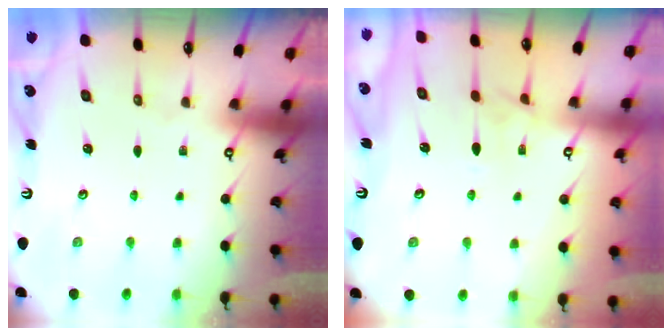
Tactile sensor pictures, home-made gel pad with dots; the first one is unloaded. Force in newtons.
{"total": 1.9, "press": 1.7, "slide": 0.7}